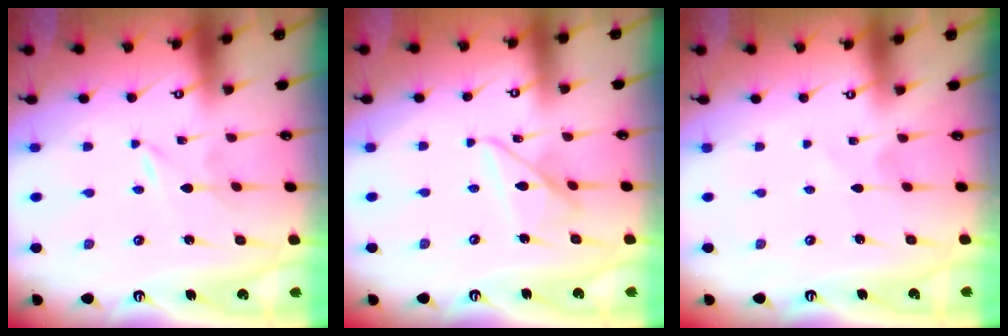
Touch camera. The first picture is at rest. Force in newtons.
{"total": 9.9, "press": 9.8, "slide": 0.8}
{"total": 1.3, "press": 1.3, "slide": 0.1}